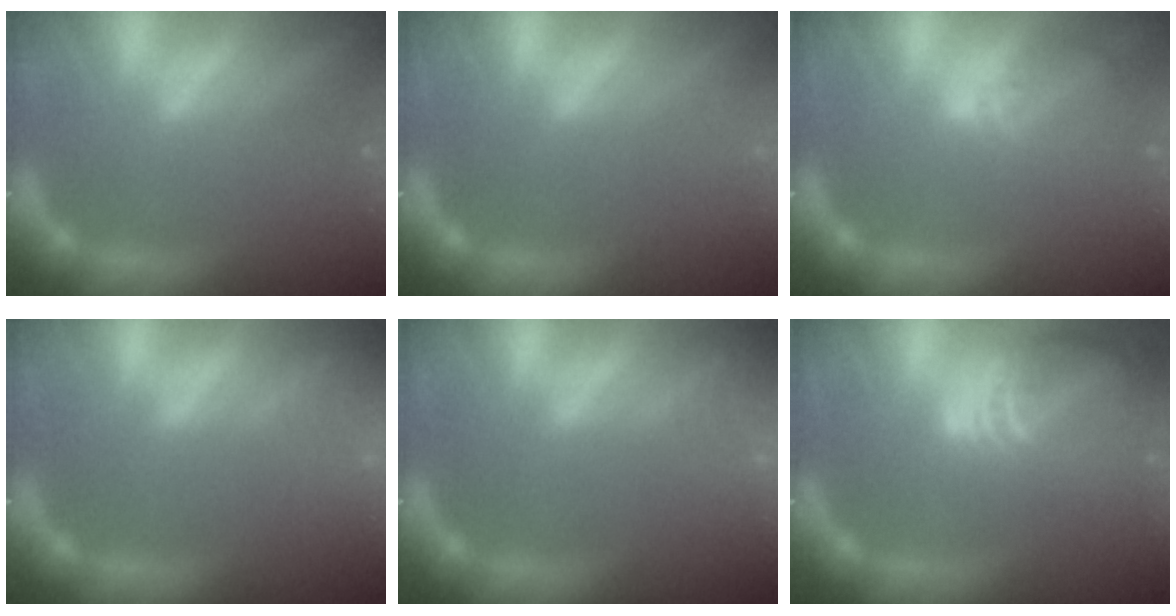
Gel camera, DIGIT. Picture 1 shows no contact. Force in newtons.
{"total": 2.4}
{"total": 4.0}
{"total": 8.5}
{"total": 9.0}
{"total": 10.0}